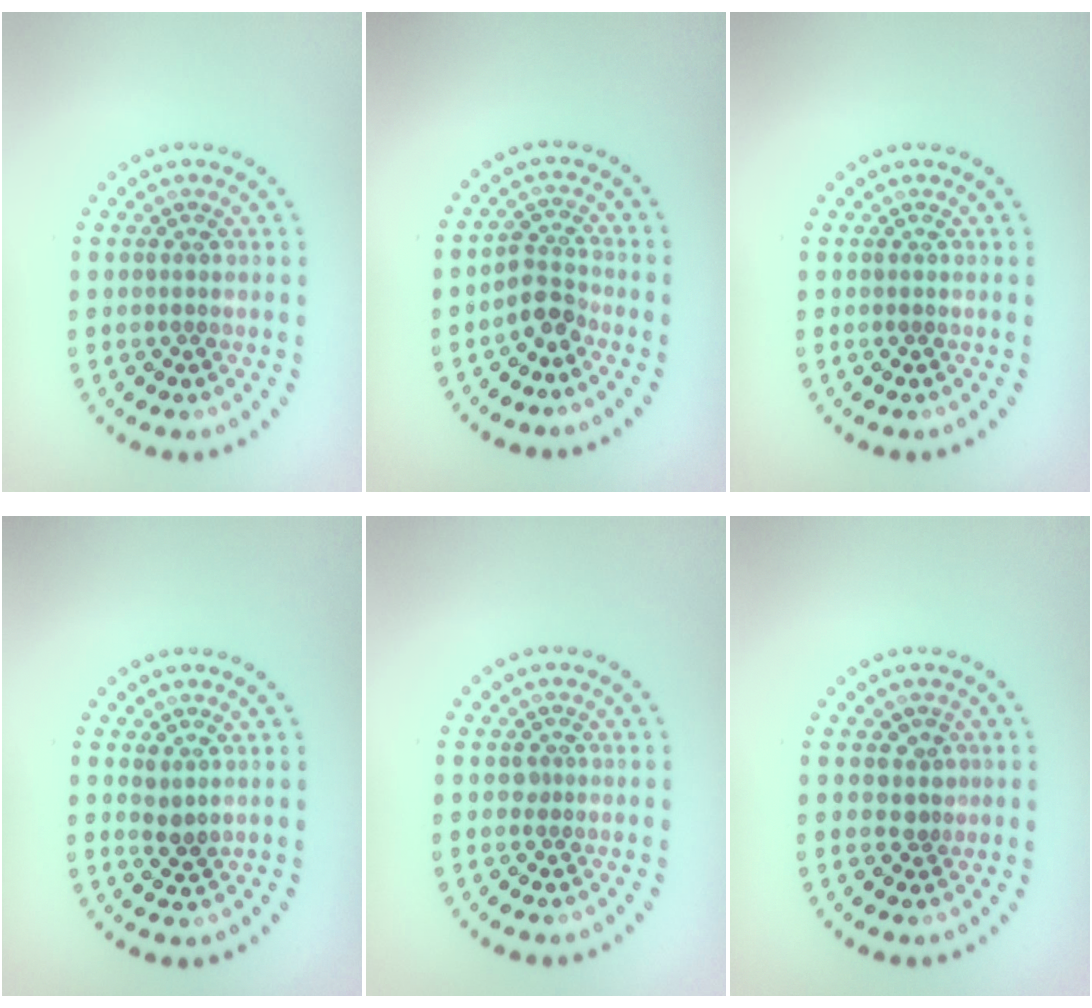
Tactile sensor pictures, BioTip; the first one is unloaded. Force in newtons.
{"total": 2.4, "press": 1.7, "slide": 1.6}
{"total": 0.0}
{"total": 1.3, "press": 1.1, "slide": 0.6}
{"total": 0.5, "press": 0.4, "slide": 0.4}
{"total": 1.6, "press": 1.1, "slide": 1.1}